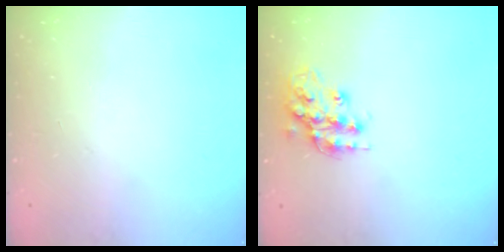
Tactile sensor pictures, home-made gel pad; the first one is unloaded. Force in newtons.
{"total": 15.0, "press": 15.0, "slide": 1.2}